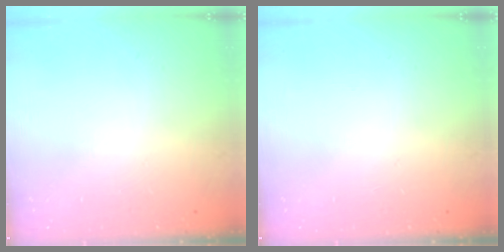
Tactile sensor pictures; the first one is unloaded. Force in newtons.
{"total": 0.0}